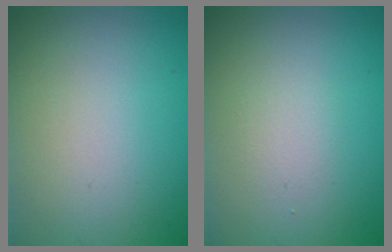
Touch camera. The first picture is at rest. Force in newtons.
{"total": 1.2, "press": 1.2, "slide": 0.1}